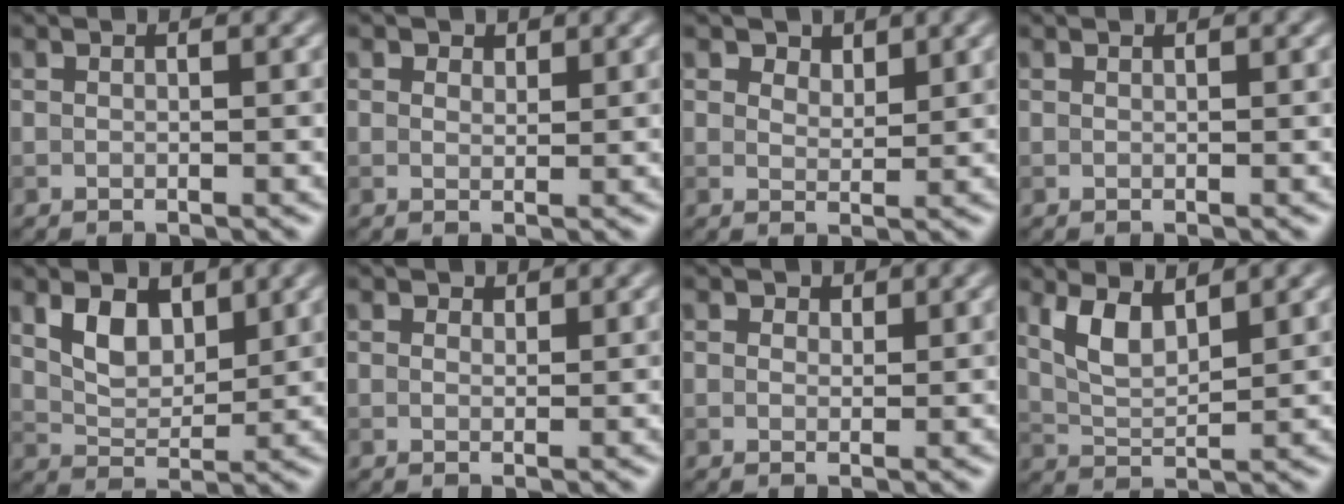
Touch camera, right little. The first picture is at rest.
{"total": 1.4, "force": [1.1, 0.8, 0.5], "torque": [-0.005, -0.004, 0.010]}
{"total": 2.4, "force": [1.9, 1.2, 0.8], "torque": [-0.016, -0.010, 0.028]}
{"total": 0.0}
{"total": 3.8, "force": [2.0, 2.2, 2.4], "torque": [-0.051, -0.005, 0.038]}
{"total": 0.9, "force": [0.7, 0.6, 0.3], "torque": [-0.004, -0.004, 0.007]}
{"total": 1.3, "force": [0.9, 0.9, 0.5], "torque": [-0.004, -0.003, 0.006]}
{"total": 3.8, "force": [2.2, 1.4, 2.8], "torque": [-0.064, -0.005, 0.047]}